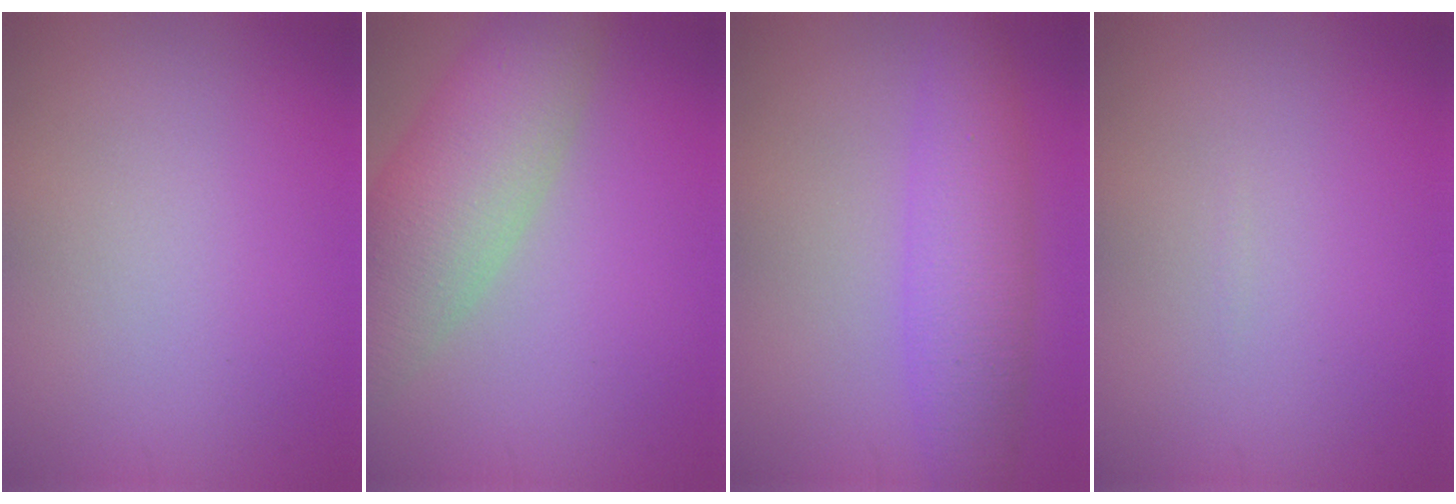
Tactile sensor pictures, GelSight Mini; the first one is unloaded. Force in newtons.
{"total": 8.4, "press": 8.4, "slide": 0.4}
{"total": 5.1, "press": 5.1, "slide": 0.2}
{"total": 0.0}